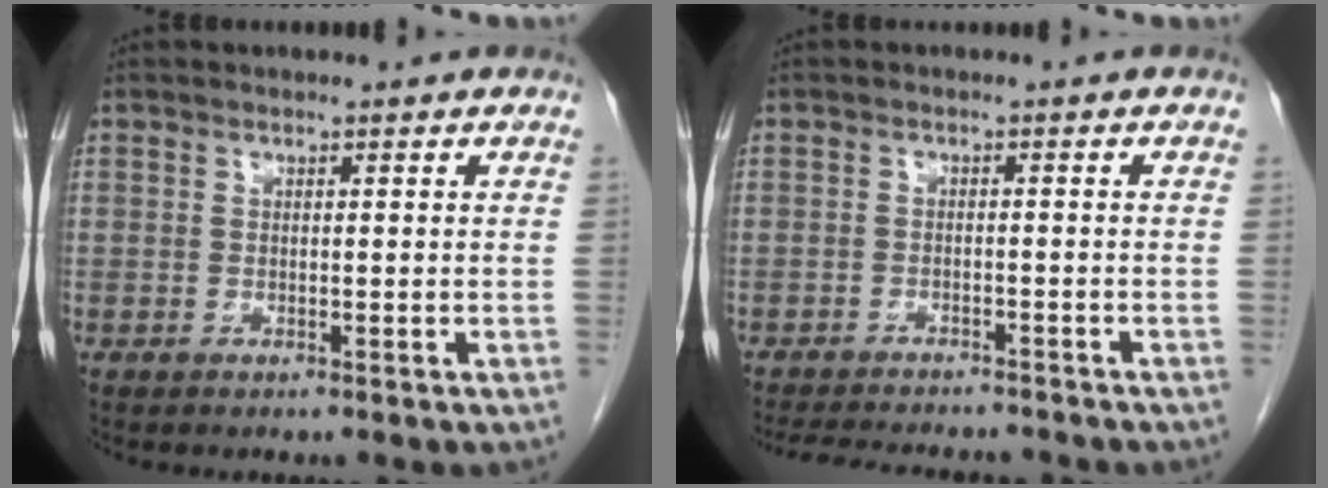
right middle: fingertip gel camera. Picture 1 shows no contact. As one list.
[{"total": 11.0, "force": [-10.1, 2.2, 3.8], "torque": [-0.066, -0.004, -0.135]}]